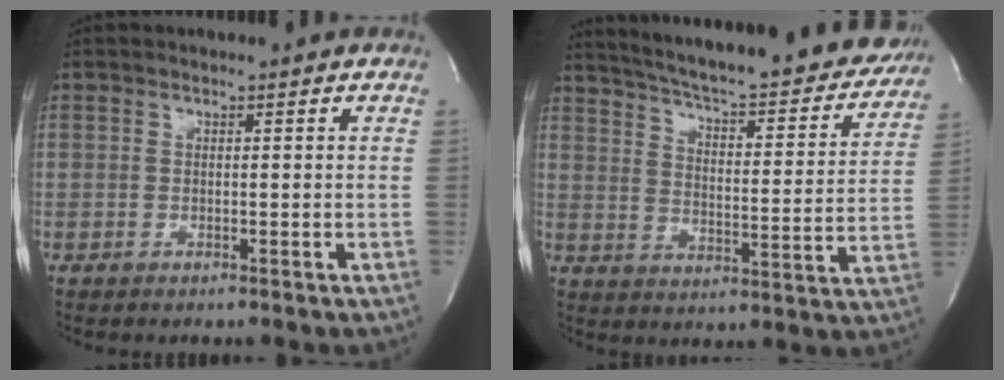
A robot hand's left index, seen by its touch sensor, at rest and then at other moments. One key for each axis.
{"total": 28.8, "fx": 25.4, "fy": 5.7, "fz": 12.4, "tx": -0.203, "ty": -0.055, "tz": 0.319}